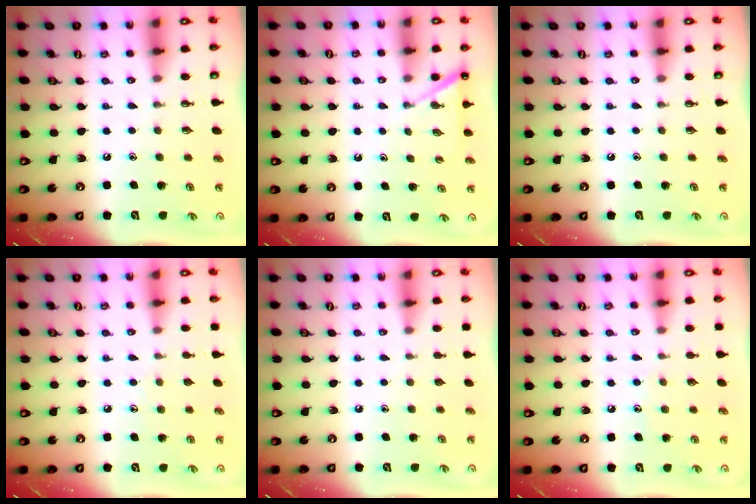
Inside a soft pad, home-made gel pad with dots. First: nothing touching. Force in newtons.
{"total": 4.9, "press": 4.9, "slide": 0.4}
{"total": 0.0}
{"total": 4.4, "press": 4.3, "slide": 0.4}
{"total": 0.0}
{"total": 5.0, "press": 5.0, "slide": 0.6}